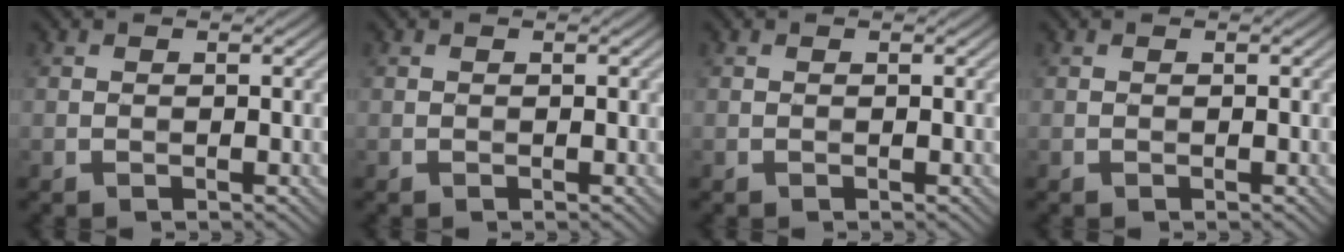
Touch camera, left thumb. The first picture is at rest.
{"total": 0.0}
{"total": 0.0}
{"total": 0.0}